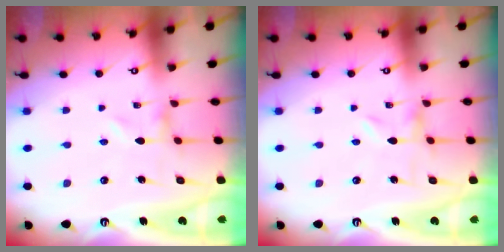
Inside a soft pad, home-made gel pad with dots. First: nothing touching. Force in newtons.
{"total": 0.0}